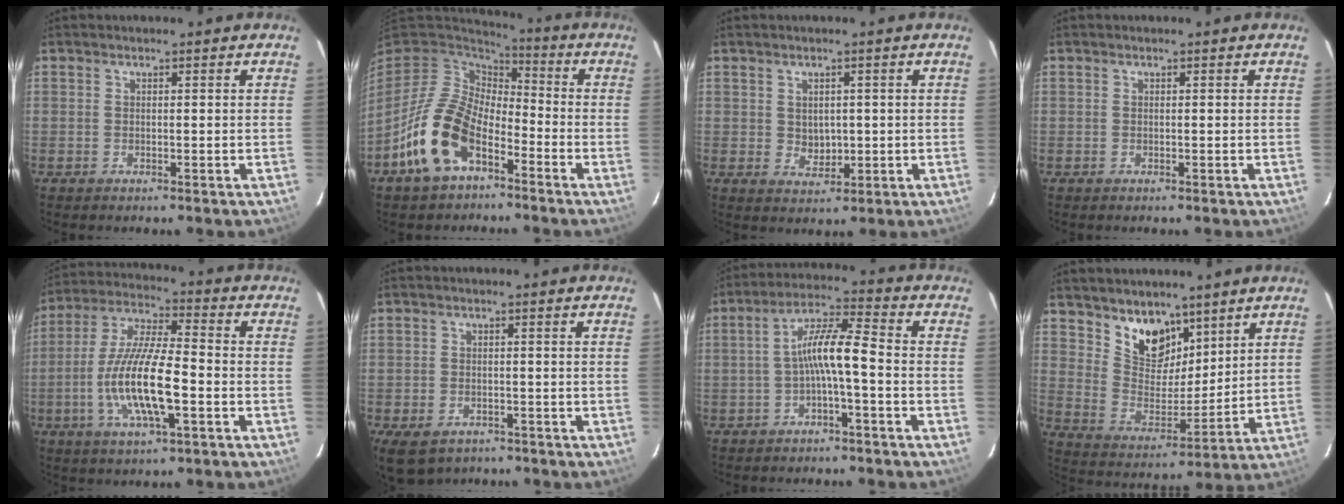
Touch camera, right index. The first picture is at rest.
{"total": 15.4, "force": [-7.6, 8.8, 10.0], "torque": [-0.214, -0.004, -0.146]}
{"total": 3.3, "force": [0.4, 2.9, 1.6], "torque": [-0.025, -0.001, 0.014]}
{"total": 0.0}
{"total": 14.9, "force": [-4.2, 3.4, 13.9], "torque": [-0.281, -0.009, -0.081]}
{"total": 8.3, "force": [-5.3, 5.2, 3.8], "torque": [-0.090, -0.017, -0.077]}
{"total": 7.1, "force": [-2.1, 0.7, 6.8], "torque": [-0.145, 0.019, -0.039]}
{"total": 10.9, "force": [7.7, 6.3, 4.5], "torque": [-0.082, -0.001, 0.149]}